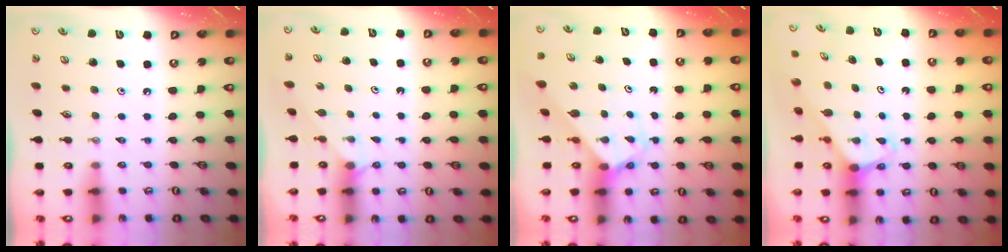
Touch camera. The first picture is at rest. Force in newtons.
{"total": 2.5, "press": 2.5, "slide": 0.2}
{"total": 2.7, "press": 2.7, "slide": 0.2}
{"total": 2.0, "press": 2.0, "slide": 0.1}